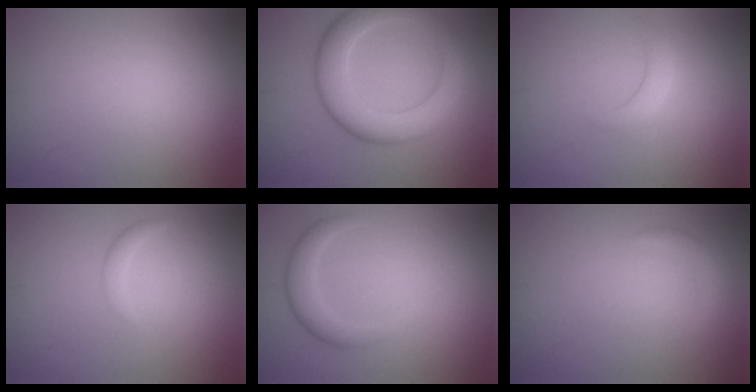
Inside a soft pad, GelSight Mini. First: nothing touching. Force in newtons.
{"total": 6.5, "press": 6.4, "slide": 0.4}
{"total": 1.5, "press": 1.5, "slide": 0.3}
{"total": 1.0, "press": 1.0, "slide": 0.1}
{"total": 2.4, "press": 2.4, "slide": 0.1}
{"total": 1.3, "press": 1.3, "slide": 0.1}